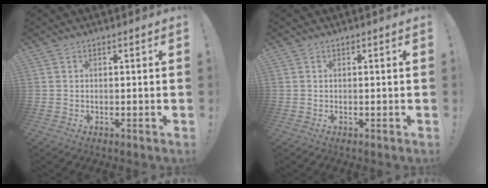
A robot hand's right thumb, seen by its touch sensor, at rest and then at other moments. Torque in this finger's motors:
{"motor_torque": [0.00, 0.00, 0.00, 0.00, 0.00]}